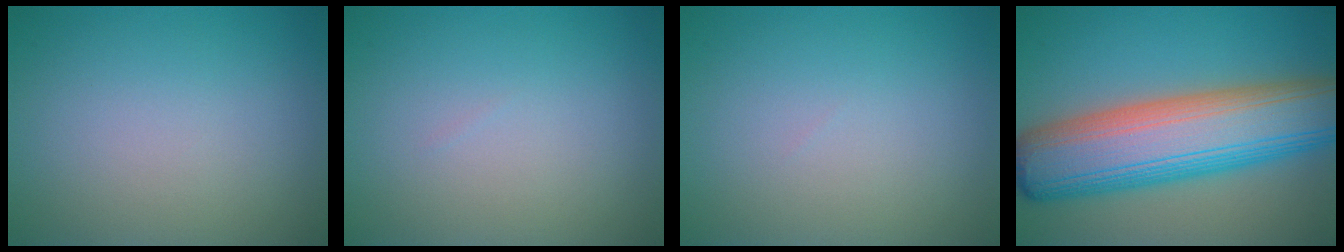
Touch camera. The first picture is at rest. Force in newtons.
{"total": 0.0}
{"total": 0.0}
{"total": 13.1, "press": 13.1, "slide": 0.4}